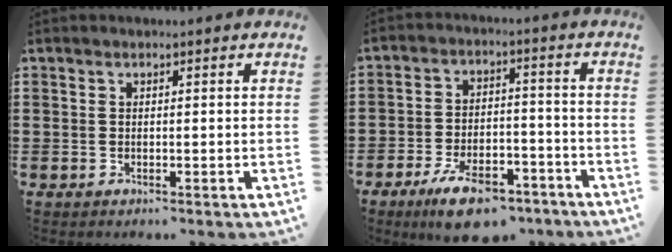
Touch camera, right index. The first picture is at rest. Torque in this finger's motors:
{"motor_torque": [0.17, 0.18, 0.94, 0.15]}